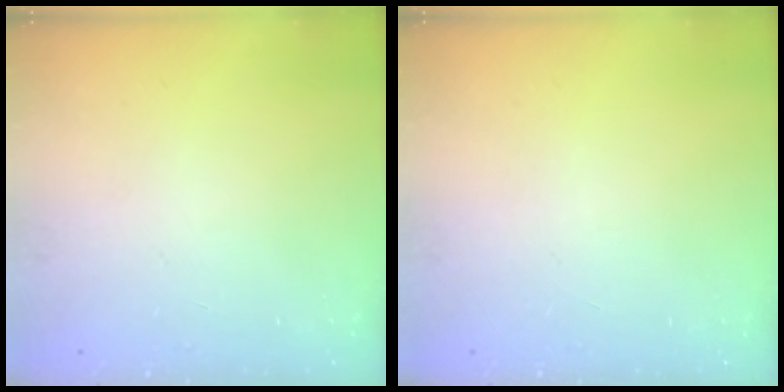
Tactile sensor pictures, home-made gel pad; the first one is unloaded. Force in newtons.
{"total": 0.0}